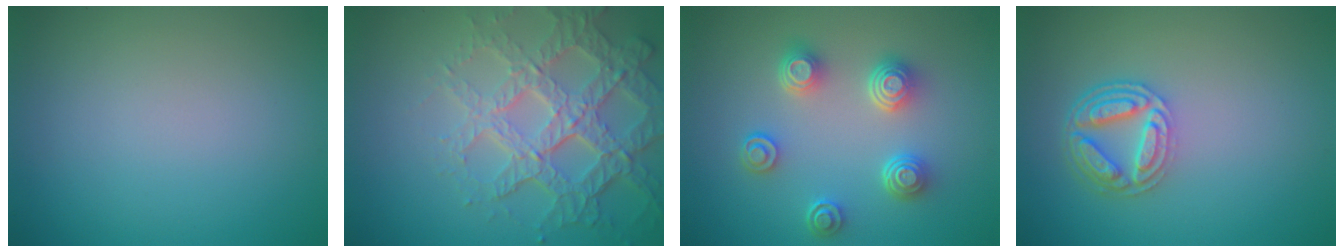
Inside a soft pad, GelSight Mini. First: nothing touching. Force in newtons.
{"total": 7.4, "press": 5.2, "slide": 5.2}
{"total": 4.2, "press": 3.4, "slide": 2.5}
{"total": 4.7, "press": 3.6, "slide": 2.9}